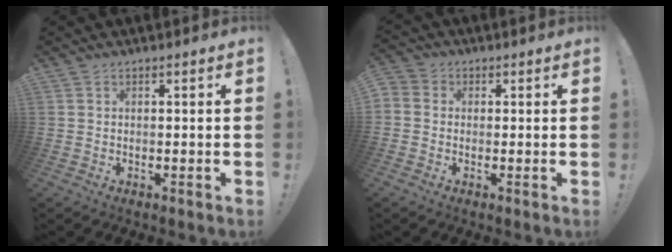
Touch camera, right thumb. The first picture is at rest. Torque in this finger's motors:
{"motor_torque": [1.85, 2.09, 1.13, 0.37, 0.18]}